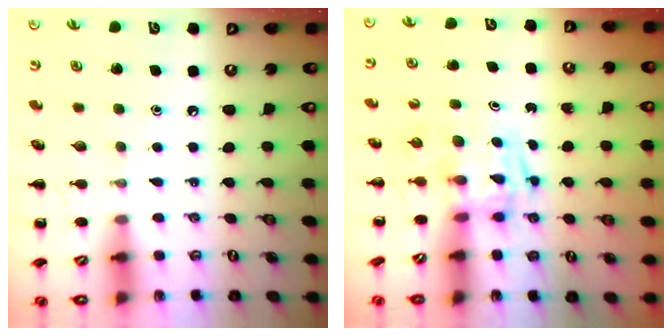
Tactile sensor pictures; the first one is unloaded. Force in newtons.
{"total": 2.9, "press": 2.9, "slide": 0.1}